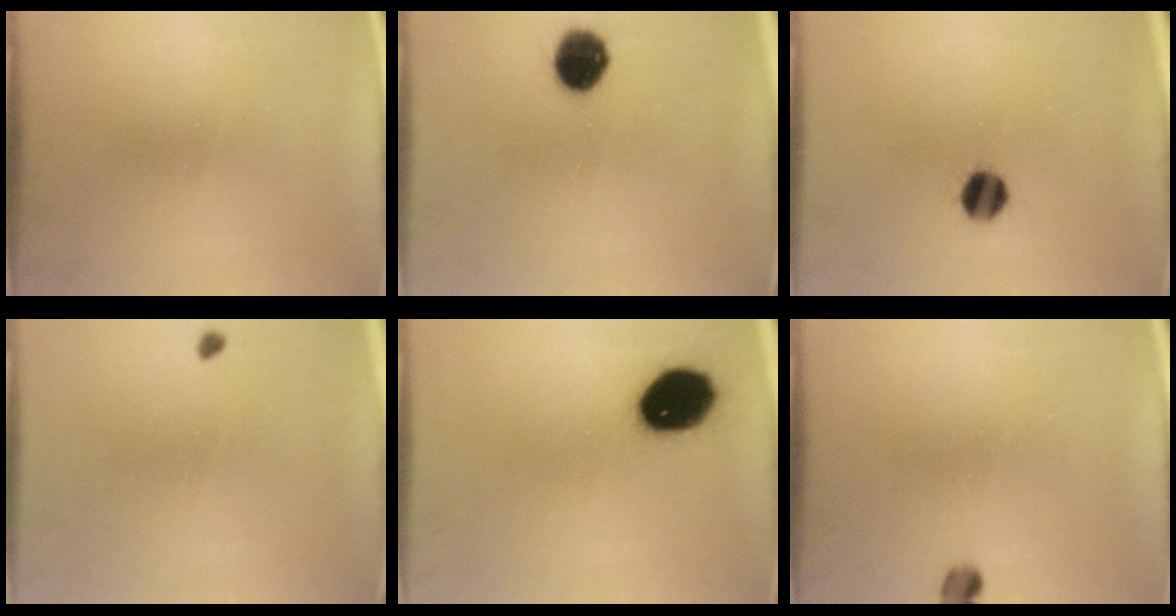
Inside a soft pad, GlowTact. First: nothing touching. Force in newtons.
{"total": 9.1}
{"total": 6.0}
{"total": 0.7}
{"total": 14.0}
{"total": 2.0}